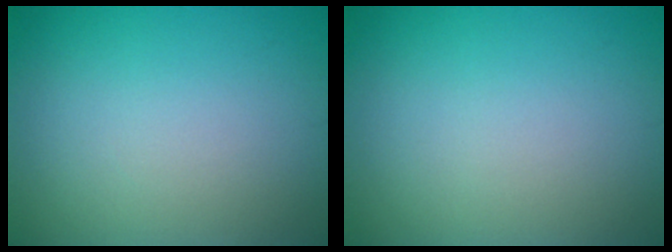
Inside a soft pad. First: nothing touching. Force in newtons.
{"total": 0.0}